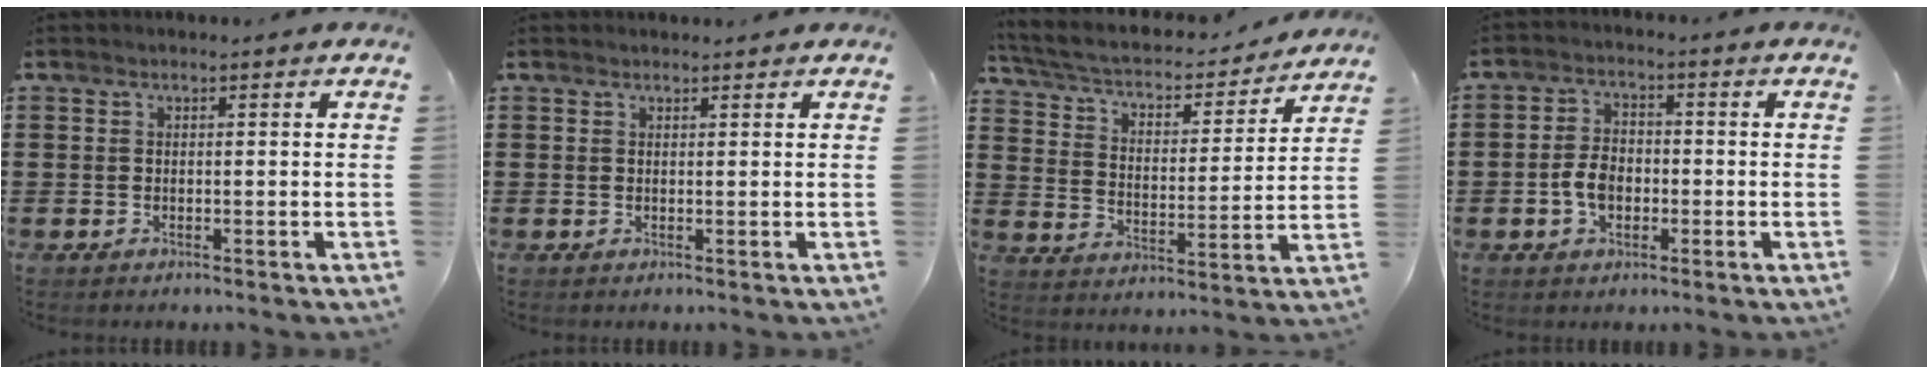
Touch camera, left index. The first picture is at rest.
{"total": 0.7, "force": [0.7, 0.1, 0.1], "torque": [-0.003, -0.001, 0.015]}
{"total": 4.0, "force": [3.4, 1.1, 1.9], "torque": [-0.055, -0.028, 0.050]}
{"total": 4.6, "force": [-1.1, 3.0, 3.4], "torque": [-0.085, -0.001, -0.027]}